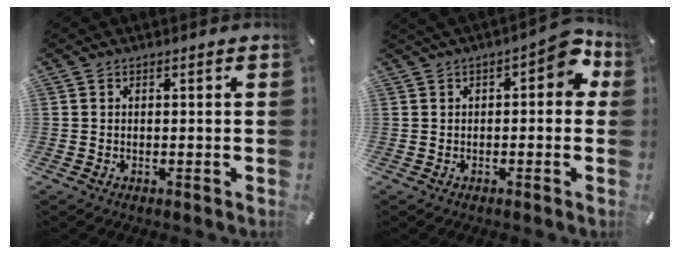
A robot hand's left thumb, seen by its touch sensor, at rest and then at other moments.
{"total": 6.8, "force": [1.5, 3.7, 5.6], "torque": [-0.073, -0.002, 0.021]}